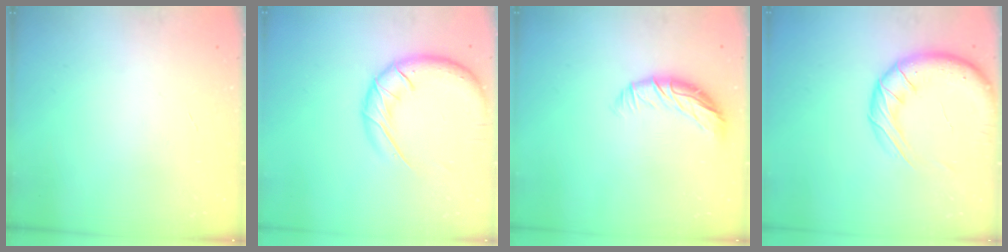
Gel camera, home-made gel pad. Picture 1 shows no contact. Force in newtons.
{"total": 16.7, "press": 16.6, "slide": 2.1}
{"total": 9.3, "press": 9.1, "slide": 2.1}
{"total": 14.8, "press": 14.6, "slide": 2.5}